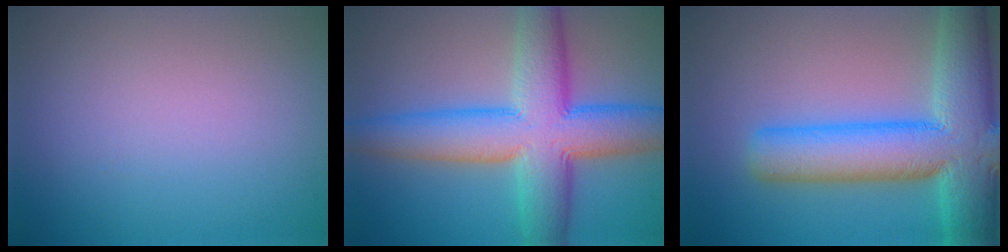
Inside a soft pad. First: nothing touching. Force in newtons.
{"total": 10.1, "press": 10.1, "slide": 0.3}
{"total": 11.3, "press": 11.3, "slide": 0.7}